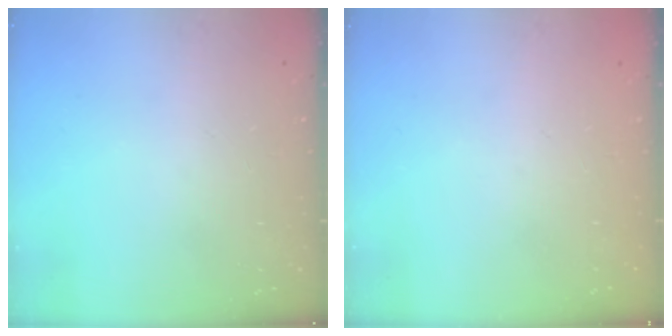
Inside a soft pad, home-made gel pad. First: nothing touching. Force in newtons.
{"total": 0.0}